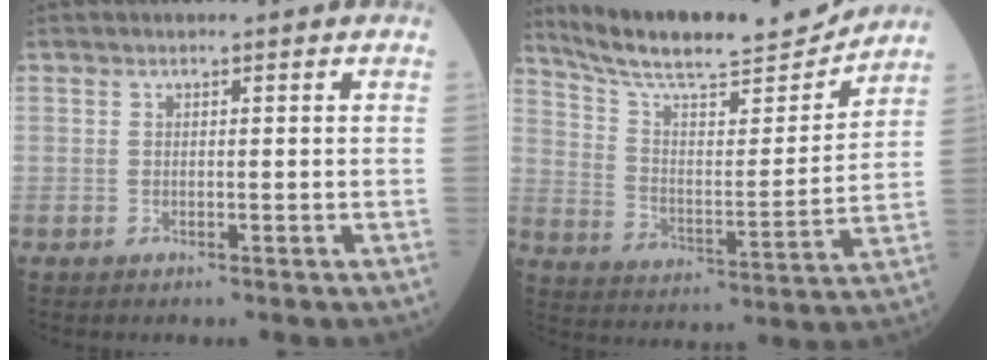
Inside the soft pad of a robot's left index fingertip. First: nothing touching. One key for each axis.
{"total": 17.9, "fx": 16.6, "fy": 1.8, "fz": 6.3, "tx": -0.118, "ty": -0.010, "tz": 0.264}